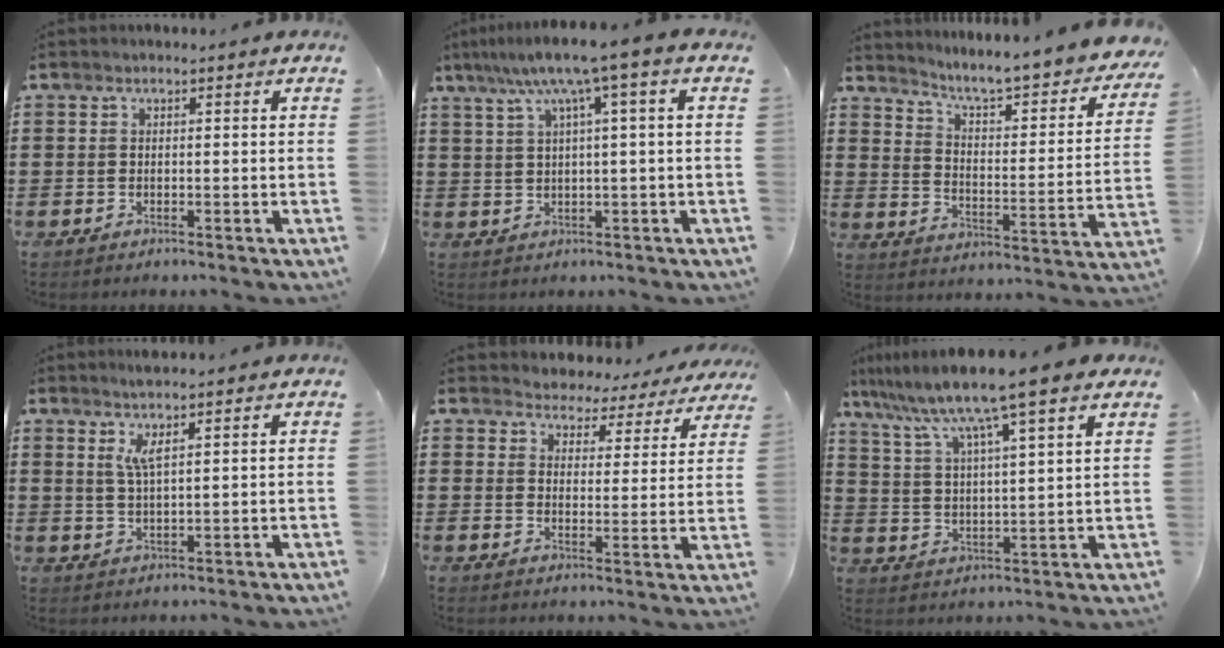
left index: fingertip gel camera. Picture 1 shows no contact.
{"total": 7.4, "force": [2.8, -0.3, 6.8], "torque": [-0.137, -0.005, 0.042]}
{"total": 5.5, "force": [4.9, -0.5, 2.4], "torque": [-0.071, -0.049, 0.075]}
{"total": 3.6, "force": [2.0, 0.3, 2.9], "torque": [-0.064, 0.002, 0.034]}
{"total": 4.0, "force": [3.9, 1.0, -0.3], "torque": [-0.019, -0.028, 0.065]}
{"total": 8.7, "force": [7.1, -0.4, 5.1], "torque": [-0.126, -0.041, 0.112]}